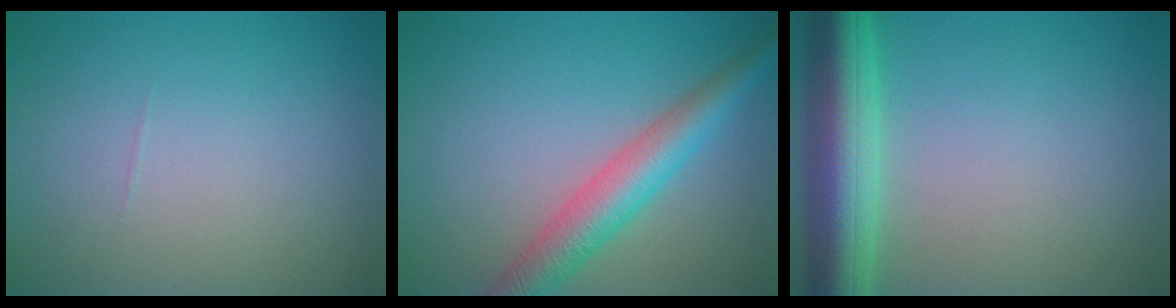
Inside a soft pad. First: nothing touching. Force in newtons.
{"total": 5.0, "press": 5.0, "slide": 0.1}
{"total": 7.4, "press": 7.4, "slide": 0.4}